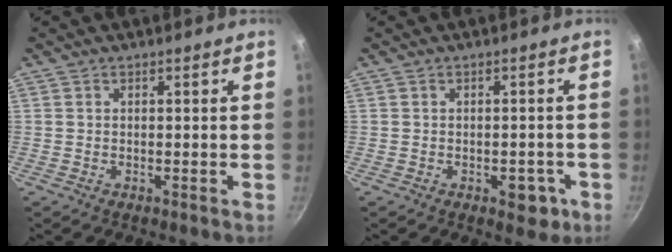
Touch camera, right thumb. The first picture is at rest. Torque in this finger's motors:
{"motor_torque": [2.77, 2.24, 0.59, -0.51, 0.00]}